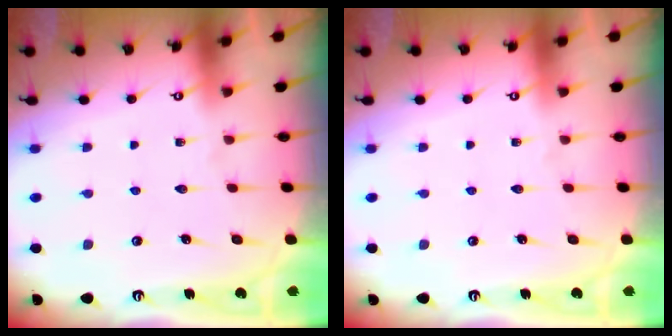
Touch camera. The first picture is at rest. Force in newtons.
{"total": 0.0}